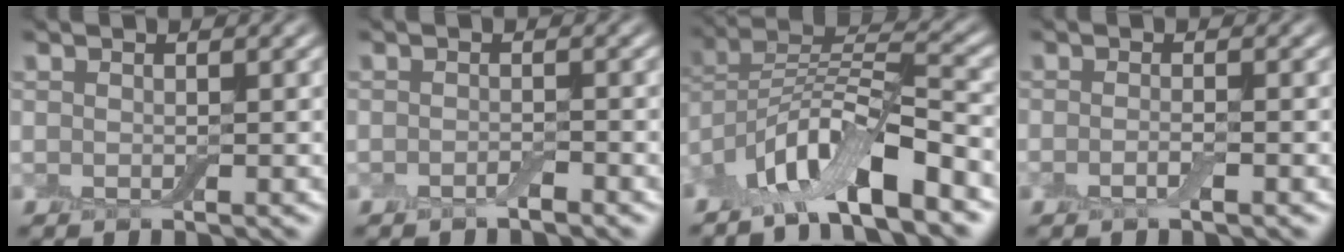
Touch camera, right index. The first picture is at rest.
{"total": 0.8, "force": [-0.6, 0.2, 0.5], "torque": [-0.011, 0.001, -0.012]}
{"total": 9.5, "force": [-6.2, 2.3, 6.8], "torque": [-0.118, 0.009, -0.118]}
{"total": 1.0, "force": [-0.6, 0.1, 0.8], "torque": [-0.019, 0.001, -0.014]}